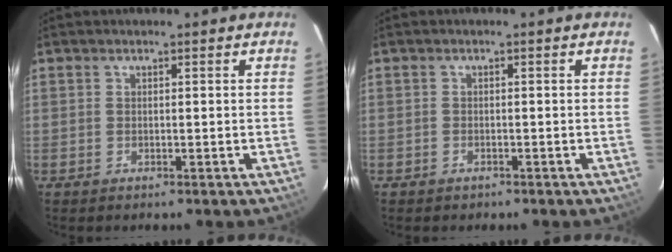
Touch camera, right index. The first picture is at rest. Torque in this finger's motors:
{"motor_torque": [0.04, -0.23, -0.22, -0.07]}